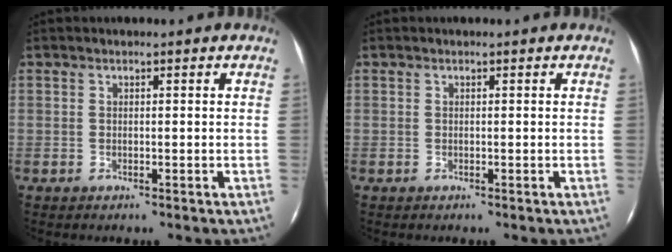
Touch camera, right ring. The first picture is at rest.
{"total": 0.0}